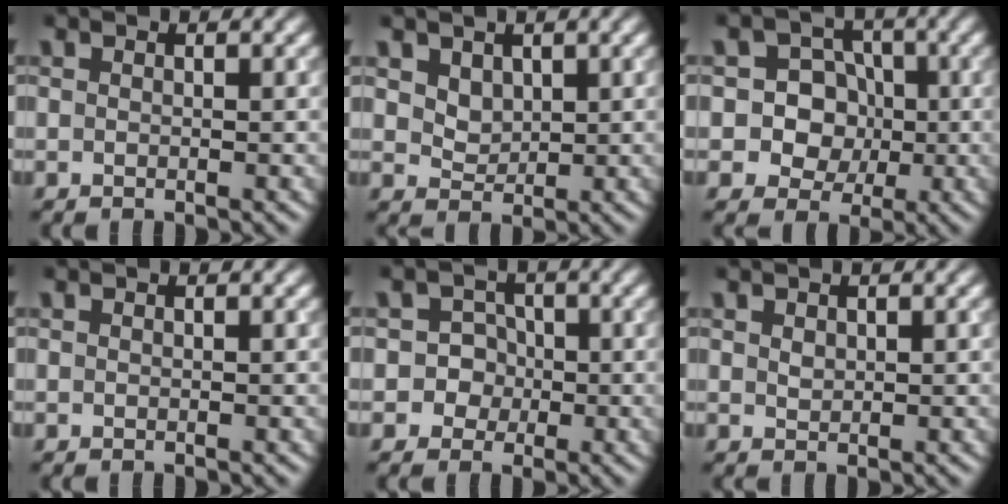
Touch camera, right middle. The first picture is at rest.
{"total": 2.2, "force": [1.2, 1.6, 1.0], "torque": [-0.025, -0.009, 0.032]}
{"total": 7.5, "force": [-0.2, 7.0, 2.5], "torque": [-0.031, 0.041, -0.027]}
{"total": 0.0}
{"total": 3.8, "force": [-0.7, 3.7, 0.6], "torque": [0.024, 0.019, -0.030]}
{"total": 0.8, "force": [0.4, 0.5, 0.4], "torque": [-0.009, -0.001, 0.010]}